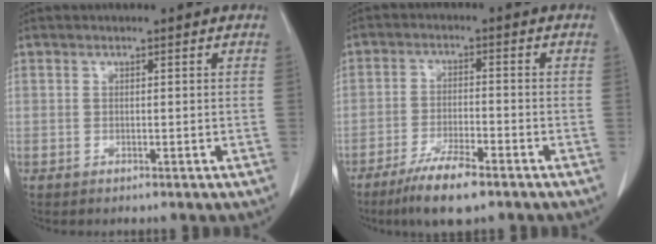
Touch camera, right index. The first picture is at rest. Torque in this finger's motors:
{"motor_torque": [0.13, 0.06, -0.04, -0.06]}